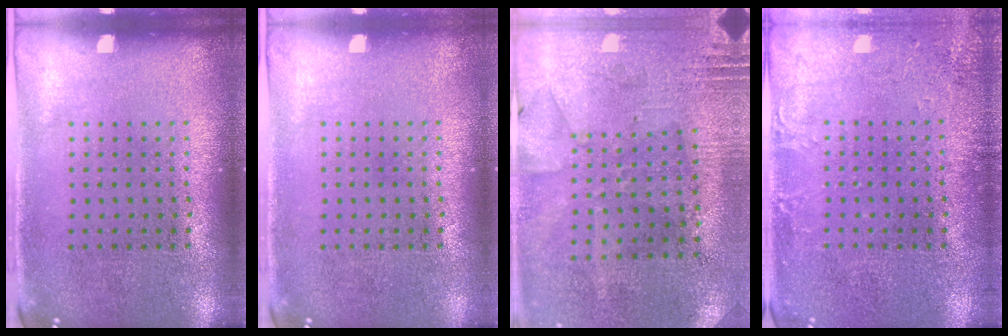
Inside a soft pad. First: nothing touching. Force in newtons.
{"total": 0.0}
{"total": 2.7, "press": 2.3, "slide": 1.5}
{"total": 2.1, "press": 2.1, "slide": 0.1}